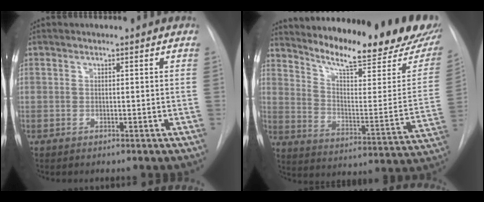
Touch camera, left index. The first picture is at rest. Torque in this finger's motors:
{"motor_torque": [0.46, -0.70, 0.19, 0.06]}